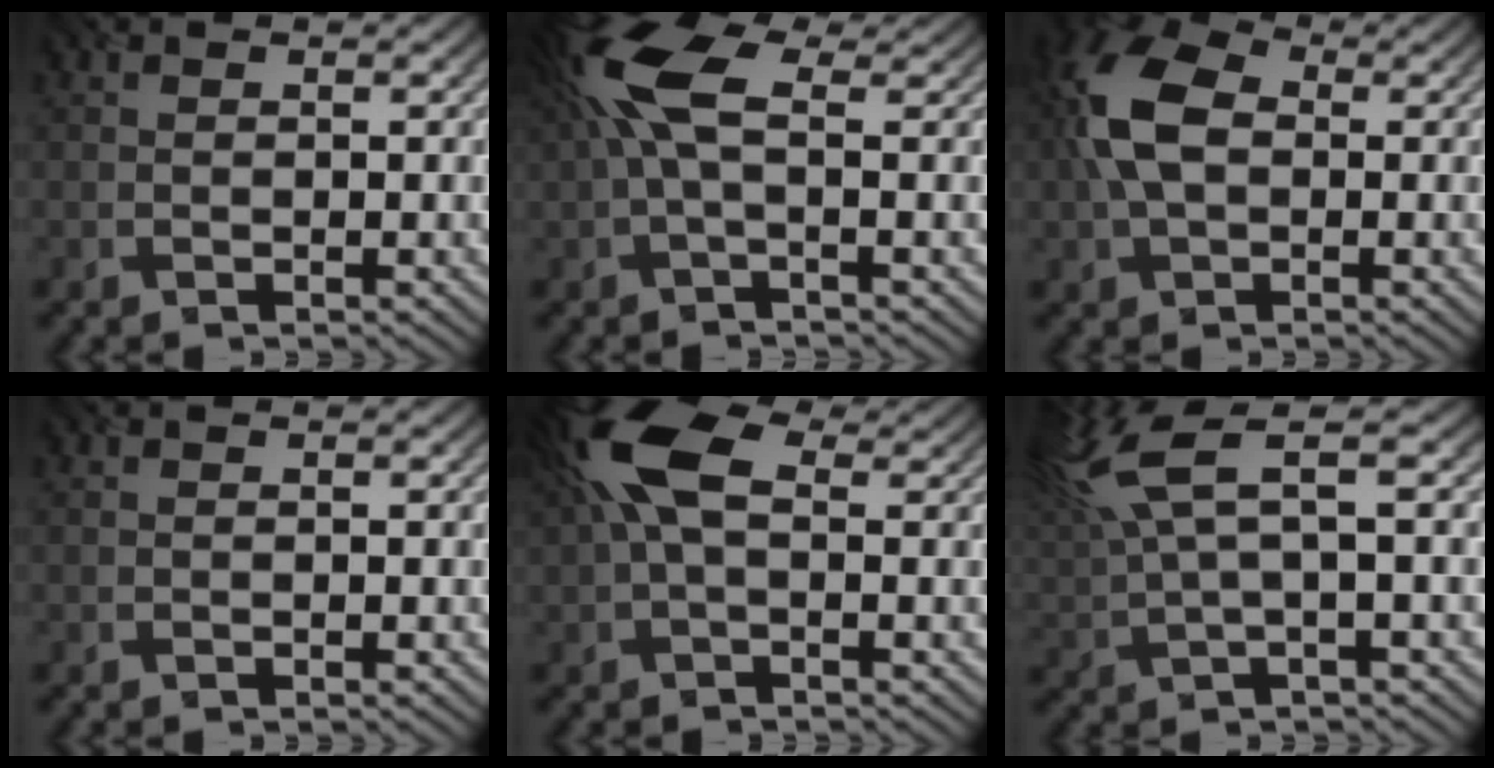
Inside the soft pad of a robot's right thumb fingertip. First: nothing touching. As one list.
[{"total": 8.1, "force": [1.5, 3.1, 7.3], "torque": [-0.170, 0.026, 0.013]}, {"total": 9.4, "force": [0.8, 6.1, 7.1], "torque": [-0.180, 0.018, 0.001]}, {"total": 0.0}, {"total": 9.3, "force": [2.4, 4.7, 7.6], "torque": [-0.186, 0.025, 0.033]}, {"total": 8.6, "force": [3.8, 1.8, 7.5], "torque": [-0.164, 0.035, 0.073]}]